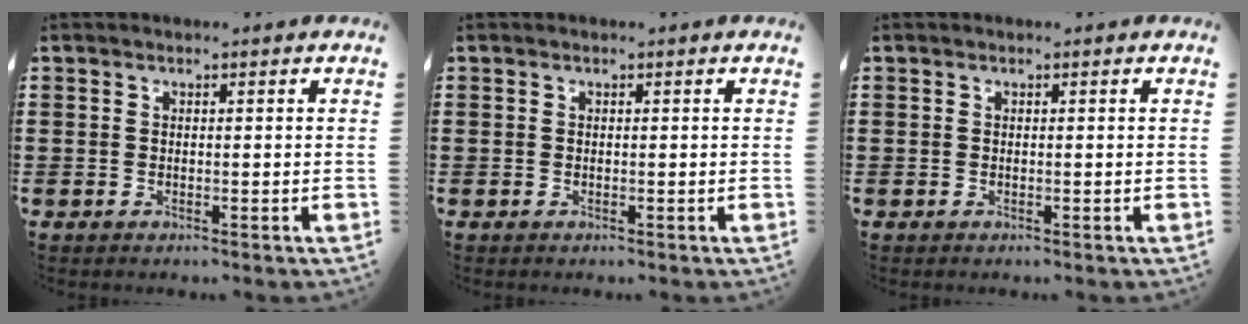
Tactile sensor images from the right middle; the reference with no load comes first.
{"total": 0.0}
{"total": 0.0}